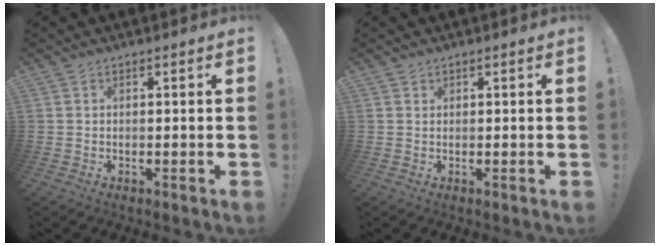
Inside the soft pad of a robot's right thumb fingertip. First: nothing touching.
{"total": 0.7, "force": [0.6, 0.3, 0.1], "torque": [0.001, -0.002, 0.012]}